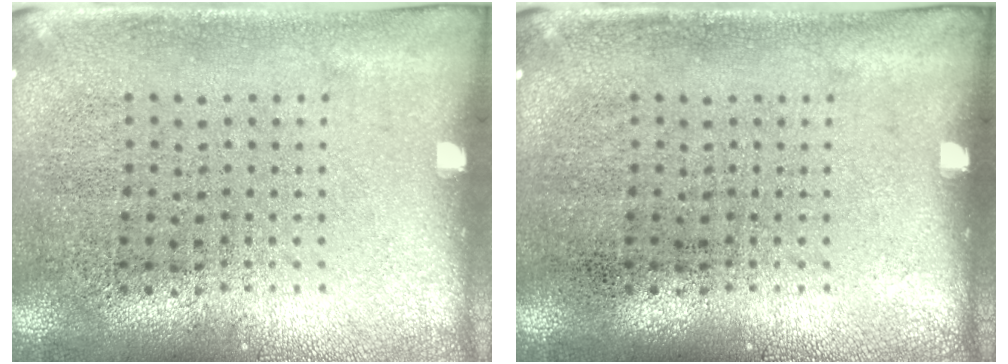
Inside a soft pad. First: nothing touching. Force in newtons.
{"total": 0.0}